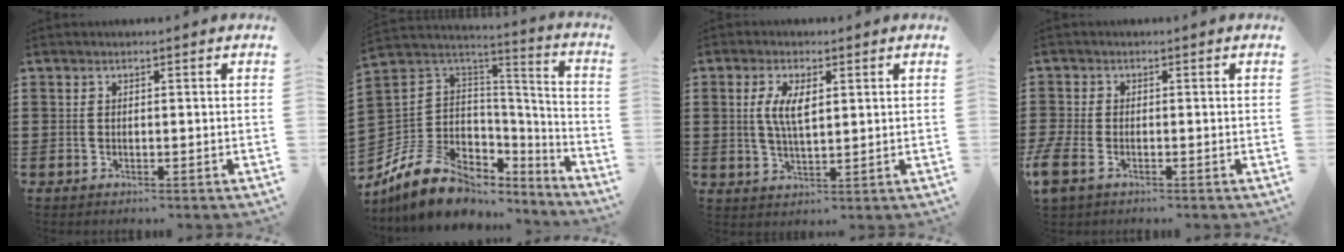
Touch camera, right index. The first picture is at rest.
{"total": 13.0, "force": [-7.5, 8.9, 5.8], "torque": [-0.144, 0.023, -0.134]}
{"total": 5.1, "force": [1.1, 1.9, 4.5], "torque": [-0.094, 0.006, 0.018]}
{"total": 2.2, "force": [-1.2, 1.2, 1.4], "torque": [-0.048, -0.007, -0.030]}